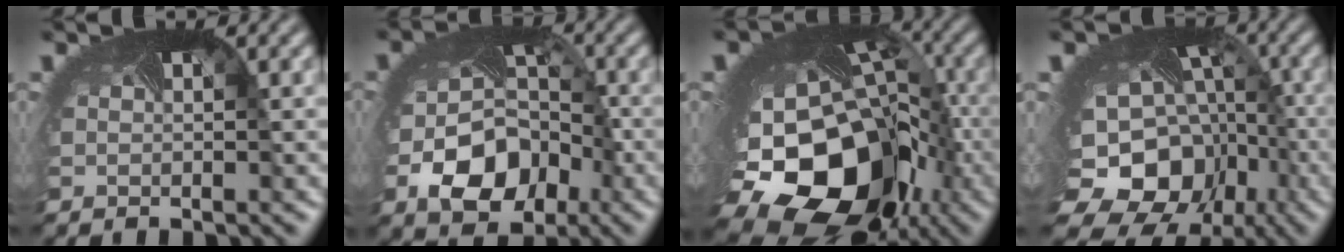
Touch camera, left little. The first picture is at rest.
{"total": 7.6, "force": [-3.1, 5.6, 4.0], "torque": [-0.093, -0.035, -0.043]}
{"total": 20.1, "force": [-7.0, 14.9, 11.5], "torque": [-0.219, -0.076, -0.085]}
{"total": 15.3, "force": [-5.8, 12.1, 7.4], "torque": [-0.155, -0.056, -0.064]}